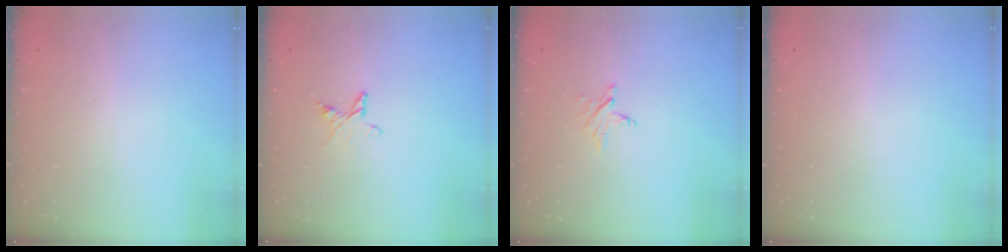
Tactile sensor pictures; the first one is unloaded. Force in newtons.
{"total": 4.5, "press": 4.4, "slide": 0.4}
{"total": 3.4, "press": 3.4, "slide": 0.4}
{"total": 0.0}